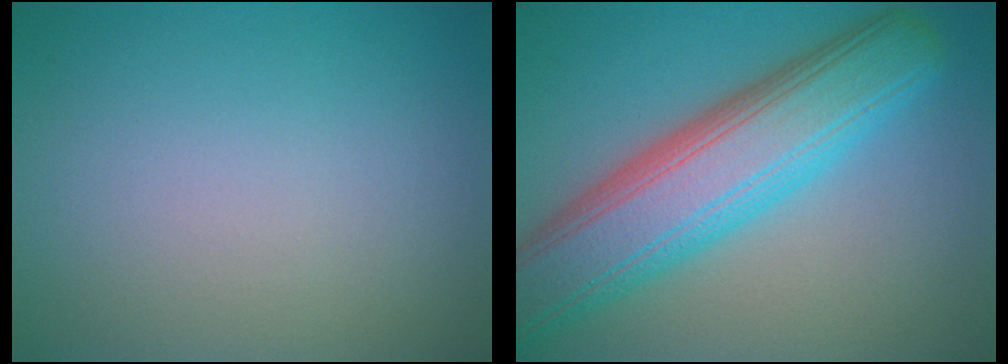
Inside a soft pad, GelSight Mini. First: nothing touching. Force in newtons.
{"total": 9.9, "press": 9.8, "slide": 0.6}